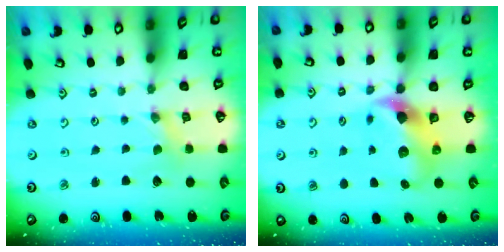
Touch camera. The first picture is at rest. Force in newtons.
{"total": 9.5, "press": 9.4, "slide": 1.7}